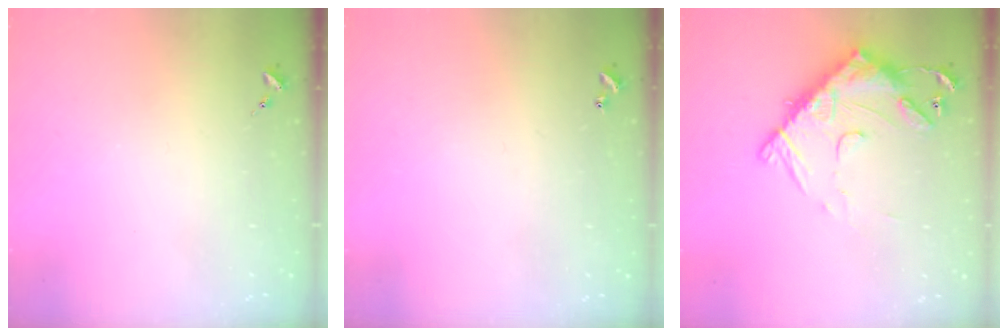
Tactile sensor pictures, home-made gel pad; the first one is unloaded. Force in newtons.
{"total": 0.9, "press": 0.9, "slide": 0.2}
{"total": 15.5, "press": 15.4, "slide": 1.5}